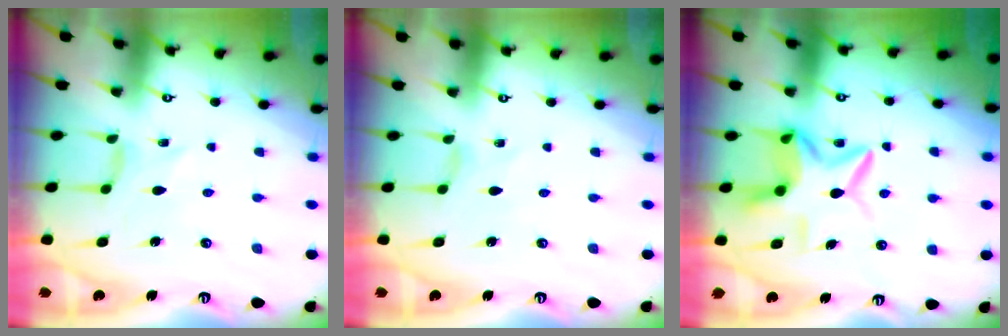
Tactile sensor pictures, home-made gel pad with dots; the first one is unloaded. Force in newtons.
{"total": 0.6, "press": 0.6, "slide": 0.2}
{"total": 8.7, "press": 8.5, "slide": 1.6}